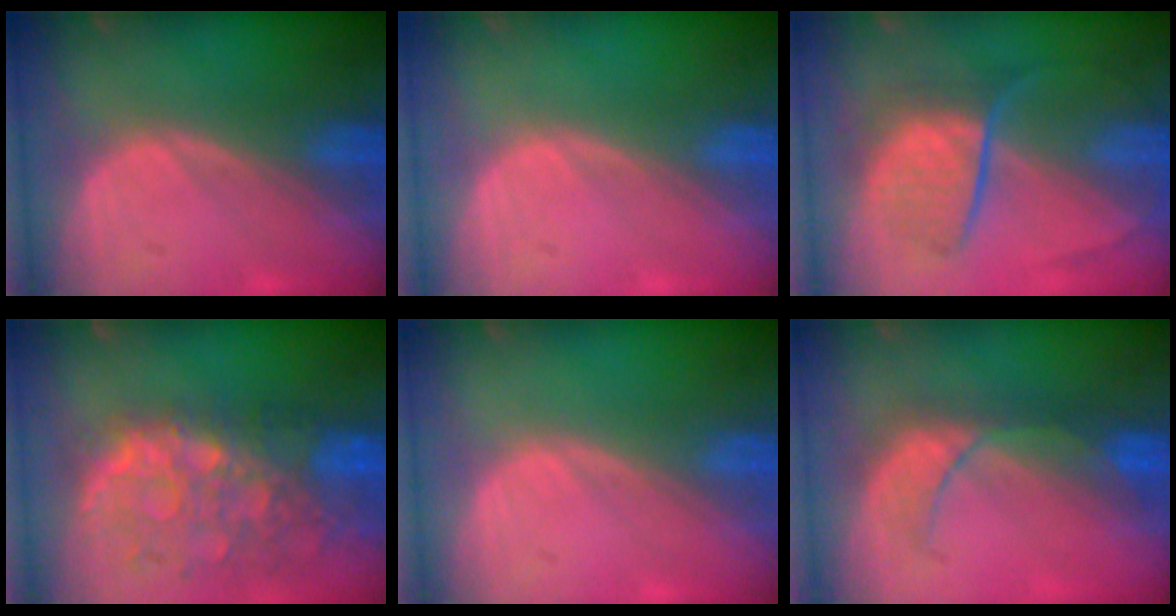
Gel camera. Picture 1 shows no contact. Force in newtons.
{"total": 0.0}
{"total": 7.2, "press": 7.0, "slide": 1.8}
{"total": 11.4, "press": 9.7, "slide": 5.9}
{"total": 0.0}
{"total": 5.5, "press": 5.4, "slide": 0.7}